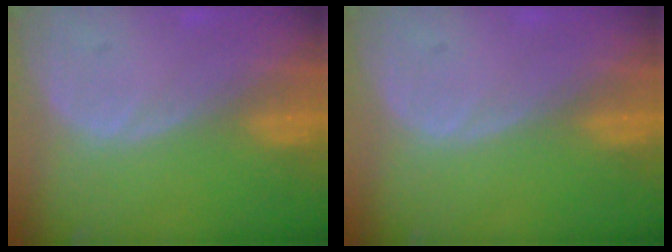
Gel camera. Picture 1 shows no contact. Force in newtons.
{"total": 0.0}